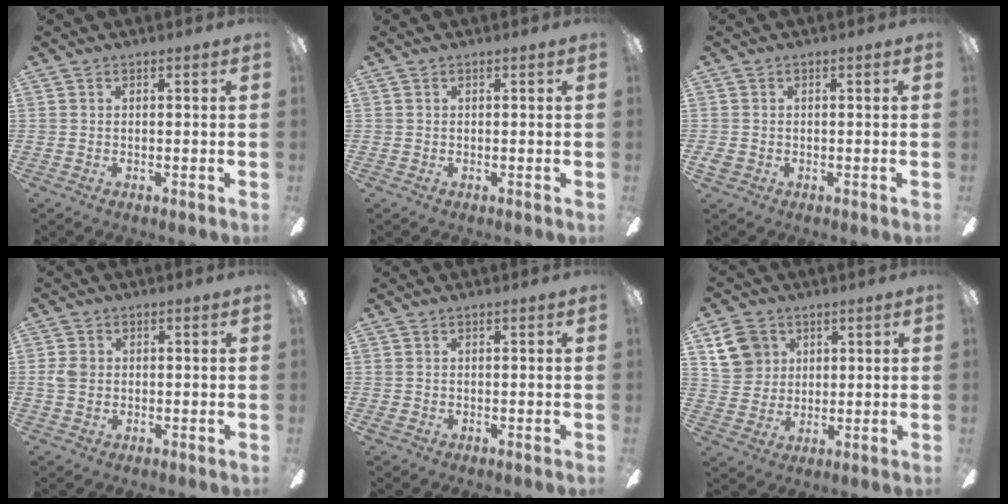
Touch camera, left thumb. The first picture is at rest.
{"total": 0.0}
{"total": 1.5, "force": [-0.7, 1.1, 0.8], "torque": [-0.013, 0.002, -0.013]}
{"total": 3.0, "force": [0.0, 2.4, 1.7], "torque": [-0.033, 0.006, 0.001]}
{"total": 0.0}
{"total": 9.1, "force": [4.2, 7.6, 2.7], "torque": [-0.050, -0.001, 0.086]}